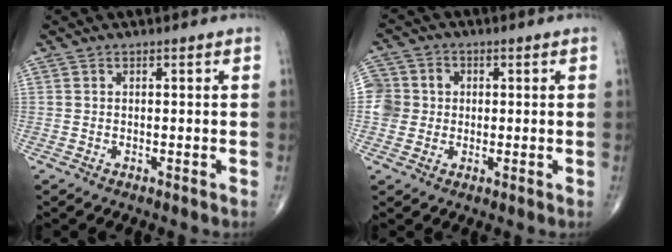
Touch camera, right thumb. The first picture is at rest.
{"total": 6.8, "force": [0.2, 6.6, 1.5], "torque": [-0.007, 0.014, 0.000]}